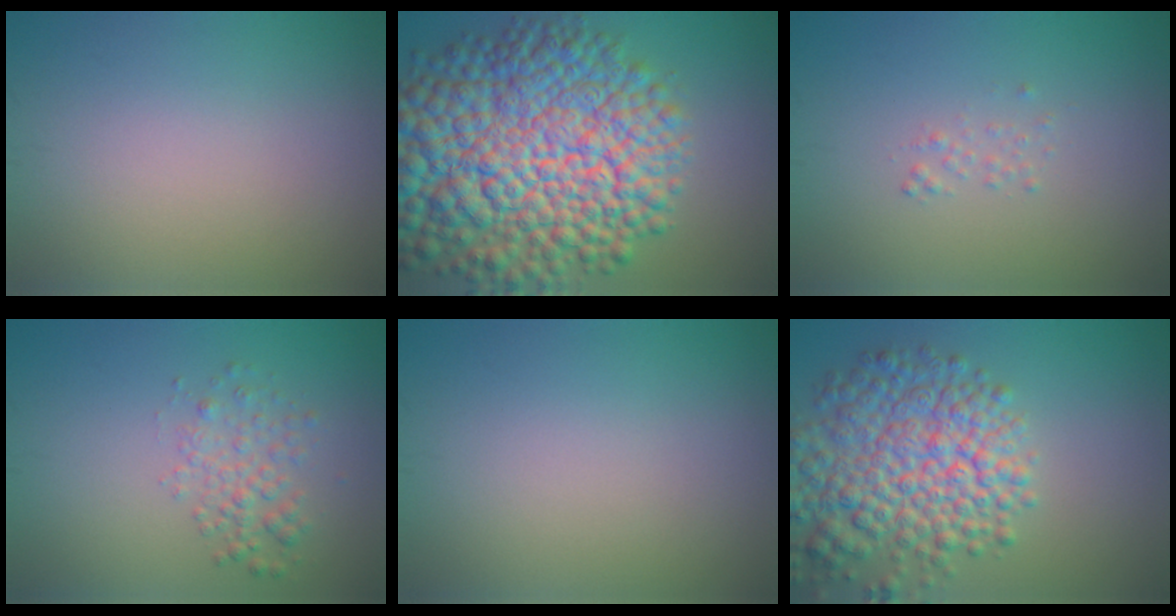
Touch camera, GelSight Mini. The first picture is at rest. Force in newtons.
{"total": 16.8, "press": 16.8, "slide": 0.6}
{"total": 0.7, "press": 0.7, "slide": 0.1}
{"total": 2.4, "press": 2.4, "slide": 0.1}
{"total": 0.0}
{"total": 8.8, "press": 8.7, "slide": 0.4}